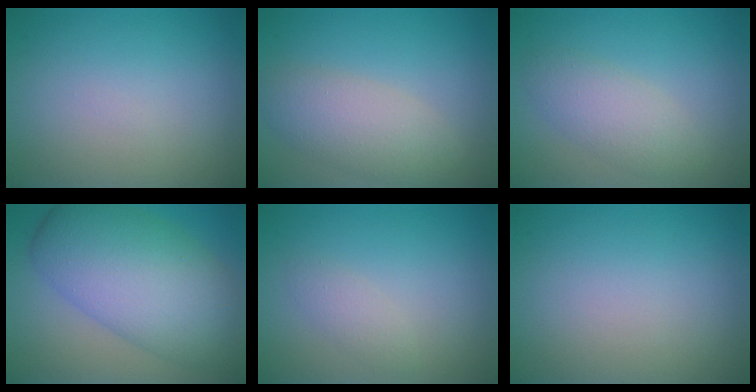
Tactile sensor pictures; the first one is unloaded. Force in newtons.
{"total": 4.3, "press": 4.3, "slide": 0.4}
{"total": 3.3, "press": 3.3, "slide": 0.0}
{"total": 10.6, "press": 10.6, "slide": 0.2}
{"total": 1.3, "press": 1.3, "slide": 0.1}
{"total": 0.0}